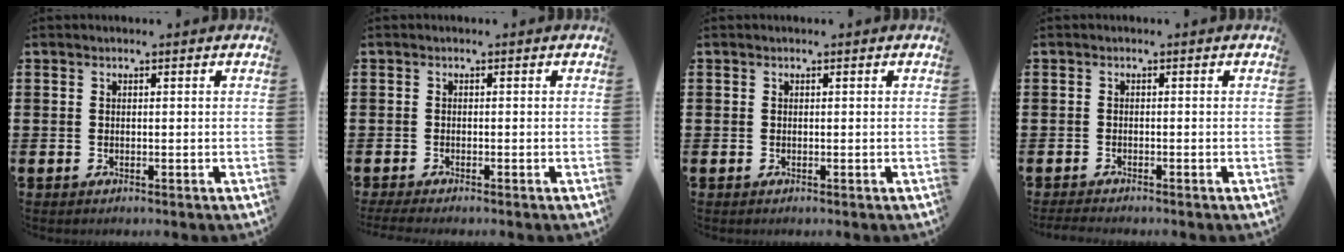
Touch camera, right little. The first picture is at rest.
{"total": 0.9, "force": [-0.7, 0.0, 0.7], "torque": [-0.010, -0.003, -0.013]}
{"total": 0.0}
{"total": 0.9, "force": [-0.8, 0.1, 0.3], "torque": [-0.006, -0.001, -0.016]}